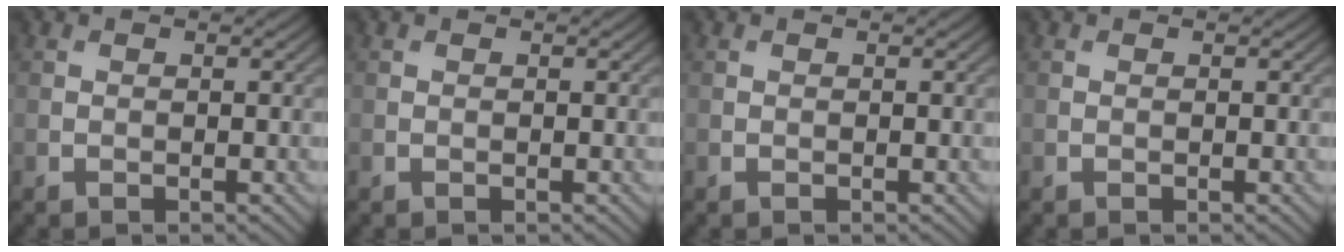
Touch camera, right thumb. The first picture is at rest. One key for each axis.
{"total": 0.0}
{"total": 0.0}
{"total": 0.0}